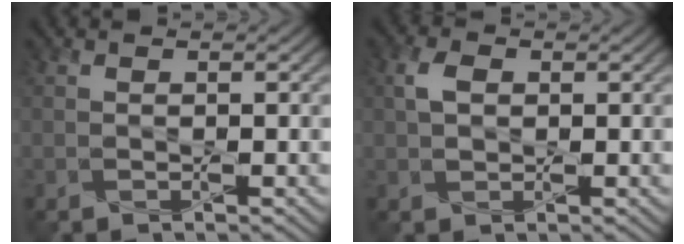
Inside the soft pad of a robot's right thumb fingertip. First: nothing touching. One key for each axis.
{"total": 2.7, "fx": 0.5, "fy": 1.9, "fz": 1.9, "tx": -0.045, "ty": 0.004, "tz": 0.009}